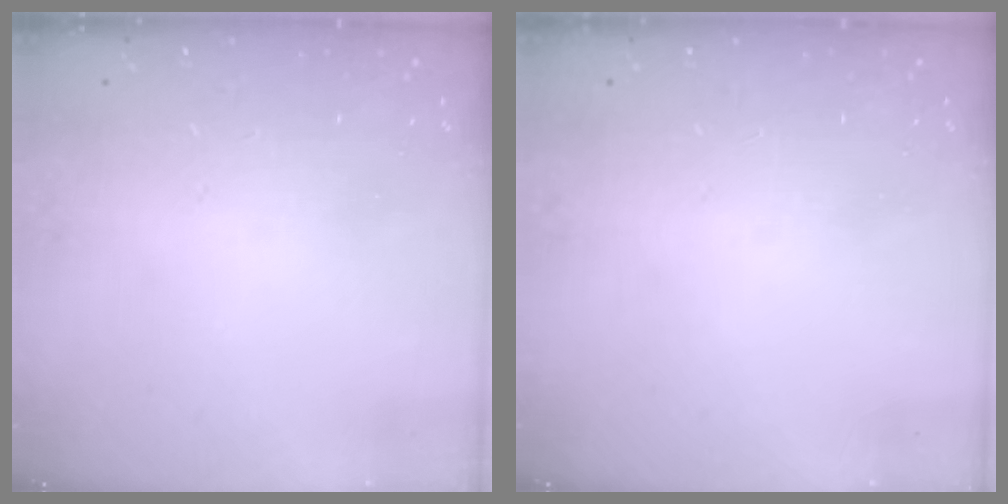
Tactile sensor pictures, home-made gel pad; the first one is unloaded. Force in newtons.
{"total": 0.0}